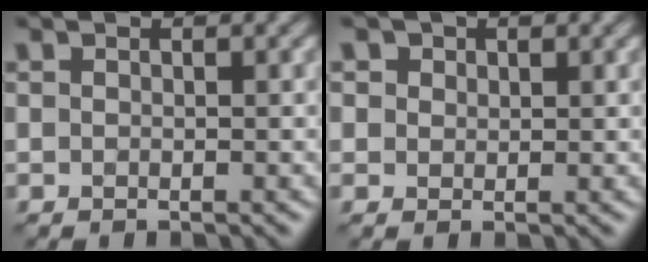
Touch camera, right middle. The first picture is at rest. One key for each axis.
{"total": 3.1, "fx": 1.7, "fy": 2.3, "fz": 1.2, "tx": -0.025, "ty": 0.010, "tz": 0.015}